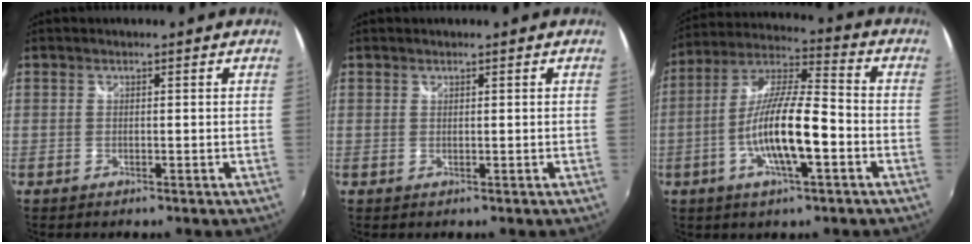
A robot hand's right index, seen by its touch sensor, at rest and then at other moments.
{"total": 0.0}
{"total": 14.0, "force": [-4.5, 2.8, 13.0], "torque": [-0.255, -0.001, -0.085]}